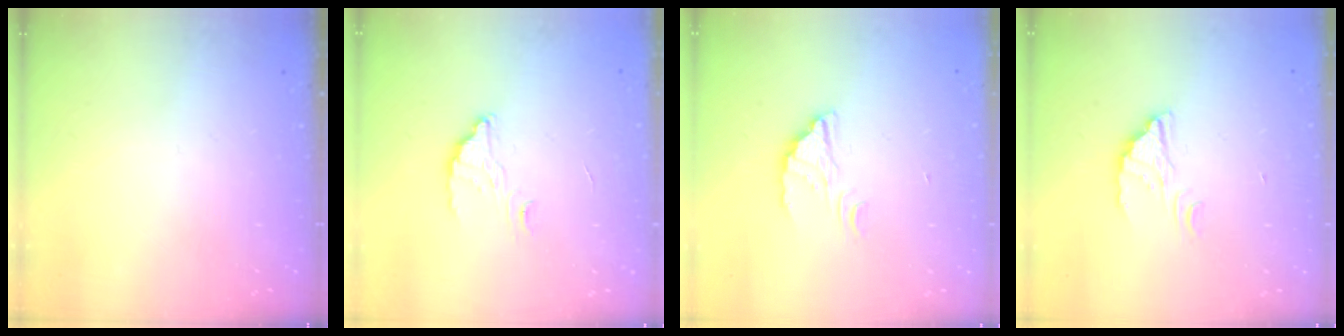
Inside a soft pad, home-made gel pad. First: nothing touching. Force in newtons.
{"total": 3.0, "press": 3.0, "slide": 0.3}
{"total": 2.3, "press": 2.3, "slide": 0.2}
{"total": 2.3, "press": 2.3, "slide": 0.2}